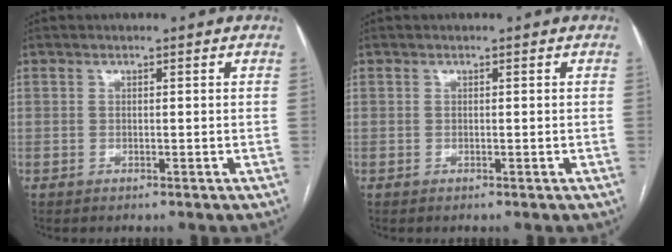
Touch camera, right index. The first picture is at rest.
{"total": 0.0}